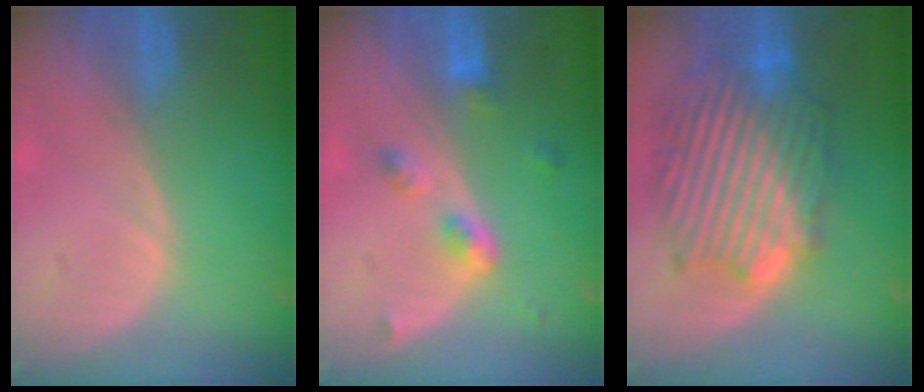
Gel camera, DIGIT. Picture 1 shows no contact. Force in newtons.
{"total": 4.4, "press": 4.0, "slide": 1.9}
{"total": 13.3, "press": 13.3, "slide": 1.1}